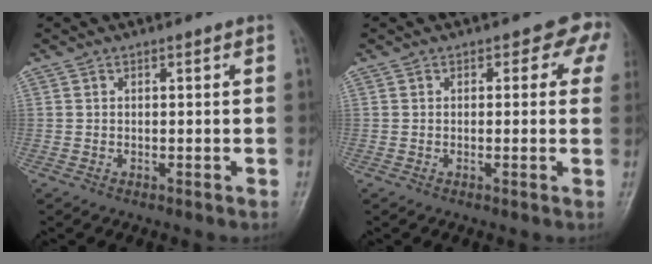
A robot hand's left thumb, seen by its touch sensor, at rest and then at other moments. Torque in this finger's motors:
{"motor_torque": [0.16, 0.39, 0.06, -0.16, 0.01]}